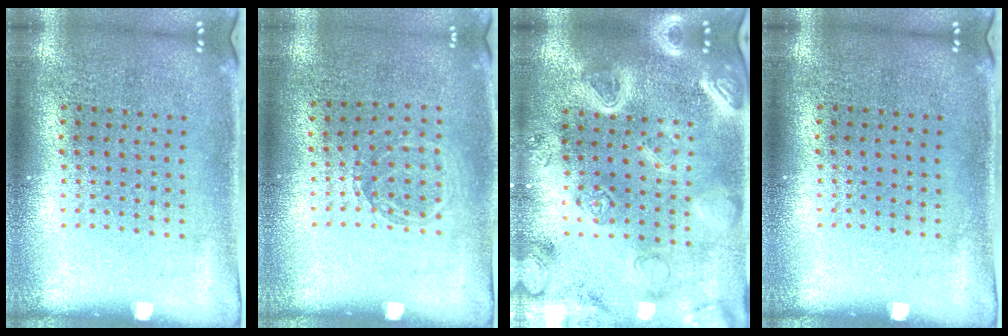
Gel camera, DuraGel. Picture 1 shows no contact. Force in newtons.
{"total": 0.9, "press": 0.9, "slide": 0.2}
{"total": 4.0, "press": 3.6, "slide": 1.7}
{"total": 0.0}